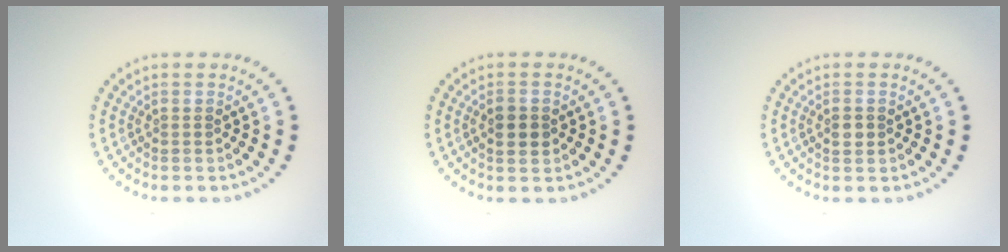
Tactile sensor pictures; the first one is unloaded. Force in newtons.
{"total": 1.8, "press": 1.8, "slide": 0.1}
{"total": 1.1, "press": 1.0, "slide": 0.3}